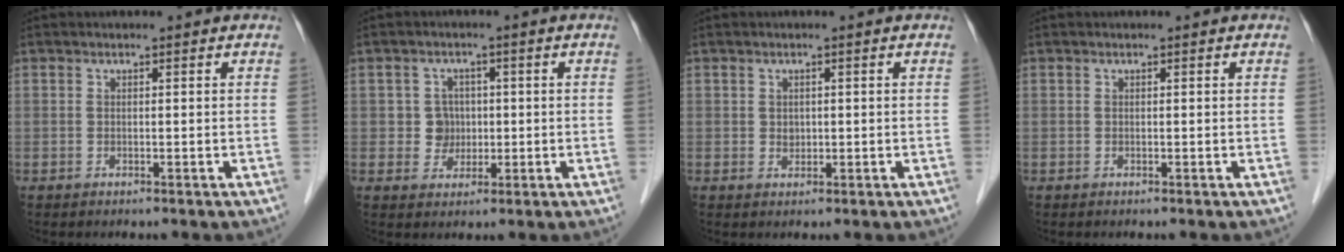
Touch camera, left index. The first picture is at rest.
{"total": 3.6, "force": [0.1, 3.6, 0.5], "torque": [-0.002, 0.009, 0.005]}
{"total": 1.2, "force": [0.1, 1.0, 0.6], "torque": [-0.012, 0.001, 0.004]}
{"total": 0.0}